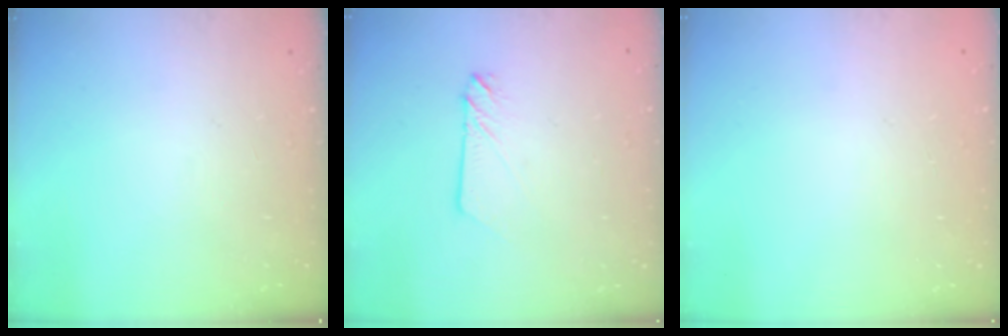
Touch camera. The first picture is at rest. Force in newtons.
{"total": 2.3, "press": 2.3, "slide": 0.3}
{"total": 0.0}